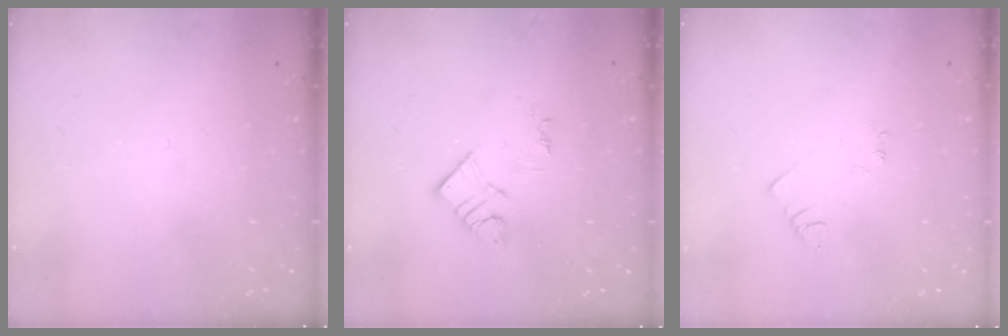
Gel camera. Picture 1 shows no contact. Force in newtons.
{"total": 6.9, "press": 6.8, "slide": 0.3}
{"total": 2.7, "press": 2.7, "slide": 0.4}